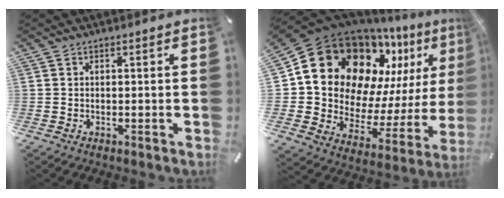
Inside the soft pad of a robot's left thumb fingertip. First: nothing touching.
{"total": 18.8, "force": [10.7, 13.7, 7.2], "torque": [-0.107, -0.106, 0.212]}